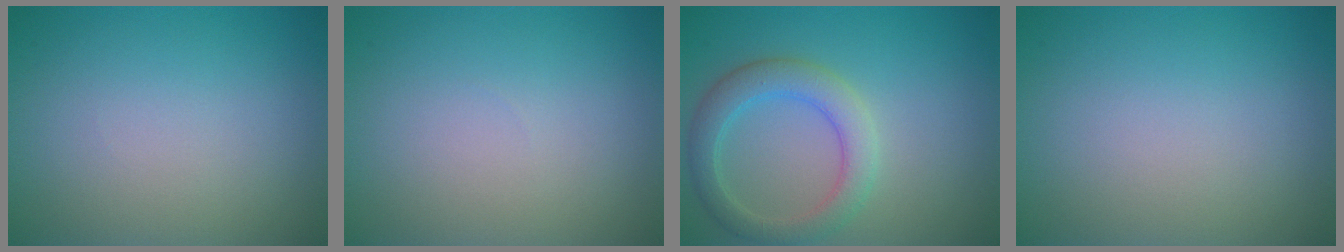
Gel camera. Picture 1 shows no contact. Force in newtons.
{"total": 0.0}
{"total": 3.9, "press": 3.8, "slide": 0.2}
{"total": 0.0}